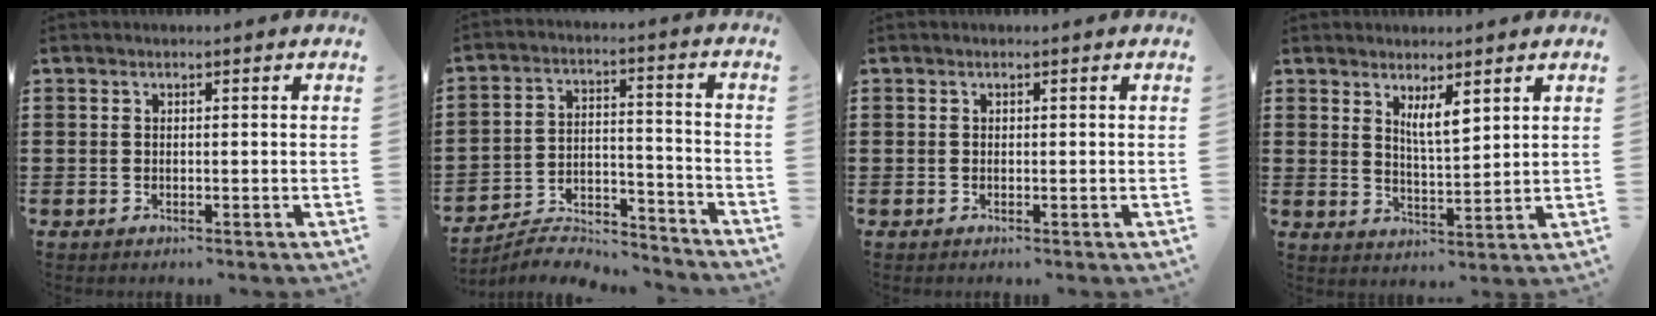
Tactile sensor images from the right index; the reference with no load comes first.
{"total": 6.5, "force": [-6.3, 1.0, 1.4], "torque": [-0.031, 0.008, -0.126]}
{"total": 0.0}
{"total": 4.3, "force": [2.6, 1.1, 3.2], "torque": [-0.069, 0.002, 0.046]}